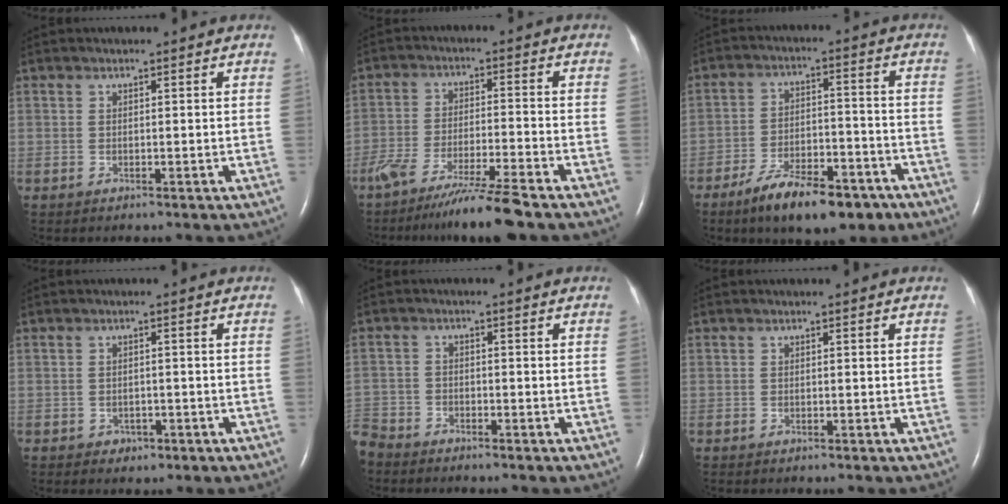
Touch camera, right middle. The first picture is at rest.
{"total": 9.9, "force": [-7.9, -0.7, 6.0], "torque": [-0.104, -0.033, -0.137]}
{"total": 12.4, "force": [-8.5, 4.3, 7.9], "torque": [-0.128, -0.001, -0.136]}
{"total": 1.6, "force": [-0.8, 1.4, 0.3], "torque": [-0.006, 0.006, -0.004]}
{"total": 4.8, "force": [-4.5, 1.5, 0.2], "torque": [0.003, -0.008, -0.092]}
{"total": 0.0}